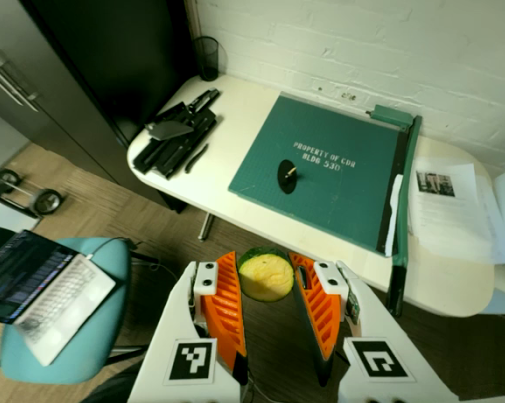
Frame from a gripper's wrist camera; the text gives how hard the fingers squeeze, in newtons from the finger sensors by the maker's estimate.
{"total": 9.6, "left": 9.3, "right": 10.0}